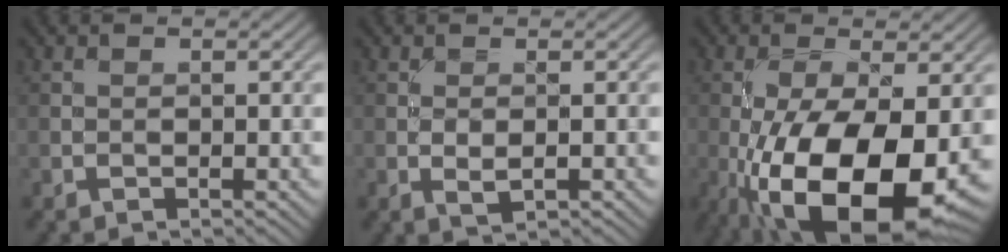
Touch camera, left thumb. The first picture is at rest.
{"total": 1.8, "force": [-0.2, 0.8, 1.6], "torque": [-0.037, -0.003, -0.004]}
{"total": 15.9, "force": [-4.9, 6.6, 13.7], "torque": [-0.260, -0.028, -0.078]}